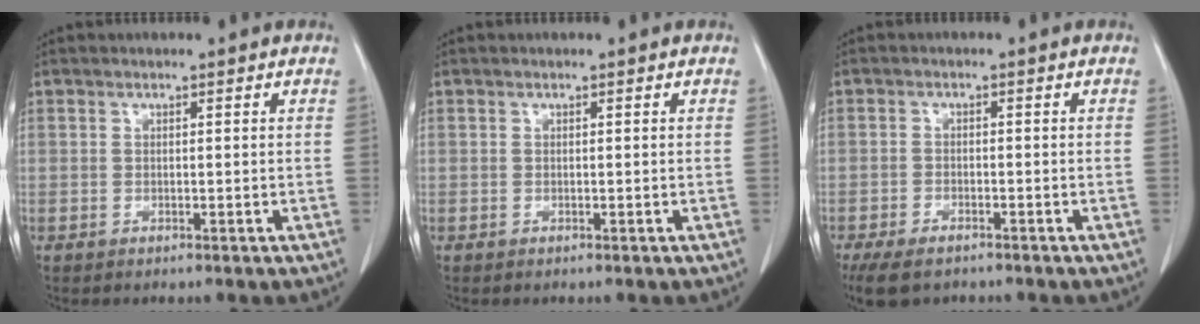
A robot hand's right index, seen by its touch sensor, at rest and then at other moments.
{"total": 0.0}
{"total": 6.9, "force": [-5.2, 2.7, 3.5], "torque": [-0.058, -0.009, -0.083]}